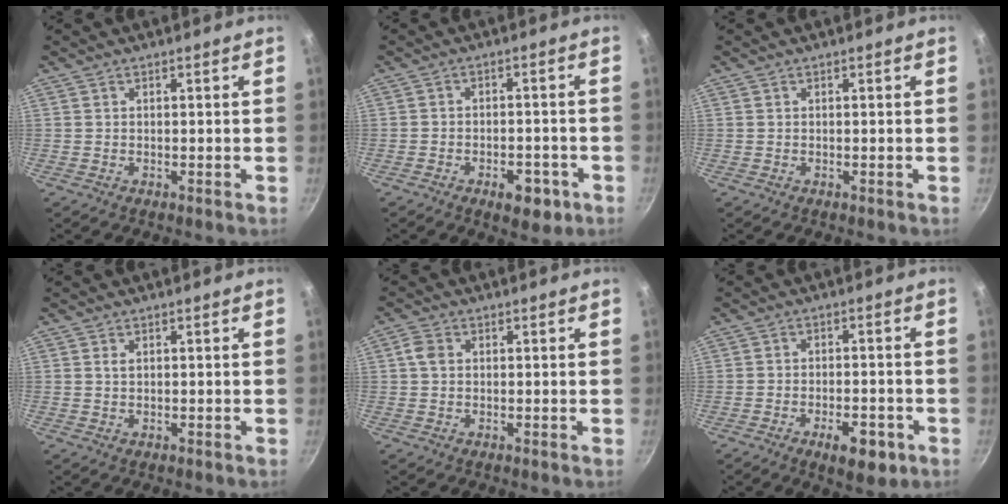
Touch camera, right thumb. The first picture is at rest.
{"total": 6.7, "force": [-3.3, 3.7, 4.5], "torque": [-0.042, 0.023, -0.038]}
{"total": 0.0}
{"total": 1.0, "force": [0.3, 0.6, 0.8], "torque": [-0.013, 0.001, 0.004]}
{"total": 2.7, "force": [0.3, 2.1, 1.6], "torque": [-0.031, 0.006, 0.000]}
{"total": 7.8, "force": [-3.7, 3.6, 5.8], "torque": [-0.071, 0.019, -0.048]}